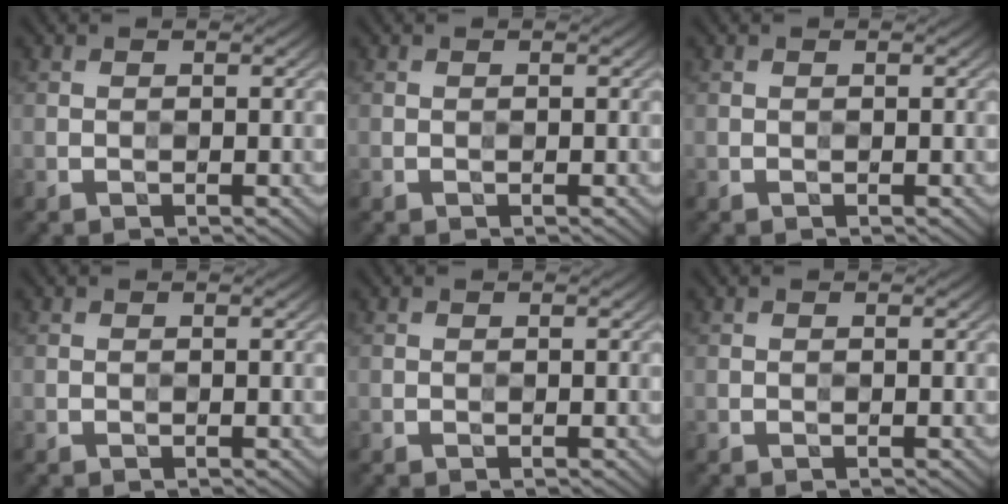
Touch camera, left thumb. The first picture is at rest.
{"total": 0.0}
{"total": 0.0}
{"total": 0.0}
{"total": 0.0}
{"total": 0.0}